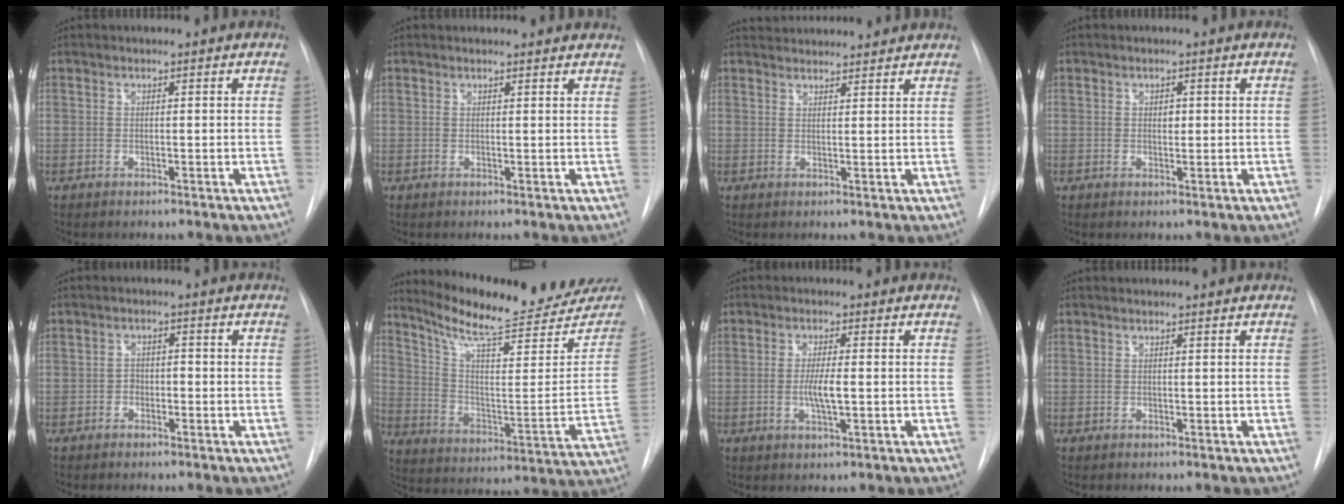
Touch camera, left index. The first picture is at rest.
{"total": 4.1, "force": [3.9, 0.8, 0.6], "torque": [-0.005, 0.008, 0.033]}
{"total": 7.6, "force": [7.4, 1.2, 1.5], "torque": [-0.022, 0.028, 0.097]}
{"total": 1.1, "force": [-0.2, 0.7, 0.8], "torque": [-0.009, -0.003, -0.002]}
{"total": 1.7, "force": [-1.2, 1.1, 0.7], "torque": [-0.003, 0.004, -0.019]}
{"total": 23.4, "force": [20.5, 3.6, 10.7], "torque": [-0.167, -0.065, 0.286]}
{"total": 3.6, "force": [-0.8, 0.4, 3.5], "torque": [-0.069, -0.008, -0.013]}
{"total": 0.6, "force": [0.6, 0.0, 0.0], "torque": [-0.006, 0.007, 0.008]}